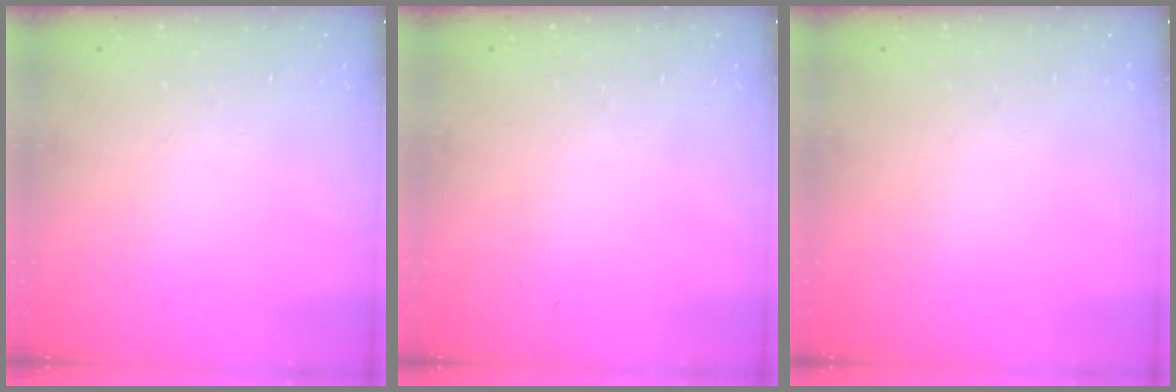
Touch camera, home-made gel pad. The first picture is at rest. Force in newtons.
{"total": 0.0}
{"total": 0.0}